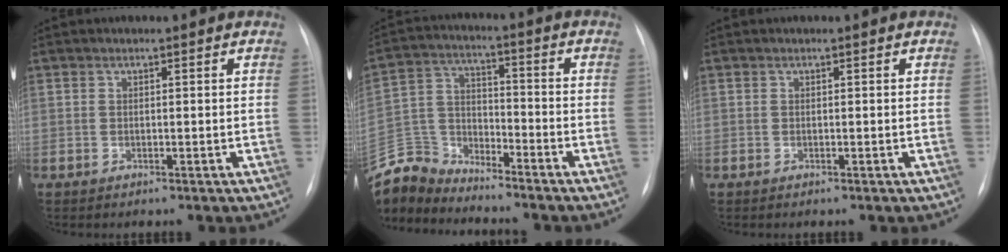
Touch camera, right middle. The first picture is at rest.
{"total": 9.1, "force": [-9.0, 1.2, -0.3], "torque": [-0.005, 0.017, -0.182]}
{"total": 0.0}